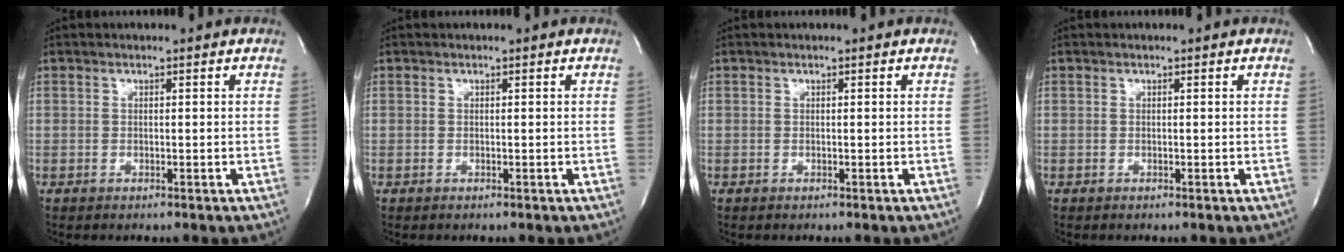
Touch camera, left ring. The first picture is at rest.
{"total": 0.0}
{"total": 0.0}
{"total": 0.0}